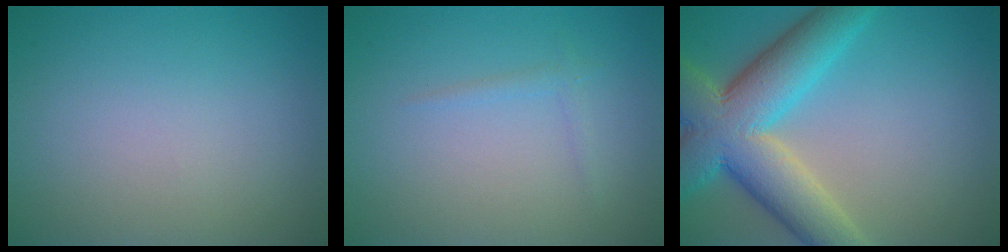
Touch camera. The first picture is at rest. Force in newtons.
{"total": 0.8, "press": 0.8, "slide": 0.0}
{"total": 10.3, "press": 10.3, "slide": 0.6}